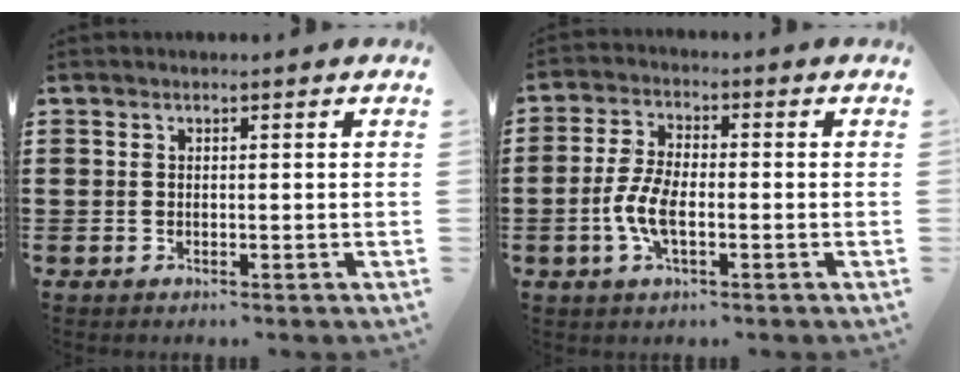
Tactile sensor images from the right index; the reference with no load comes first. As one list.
[{"total": 5.9, "force": [-1.6, 2.7, 5.0], "torque": [-0.121, -0.003, -0.038]}]